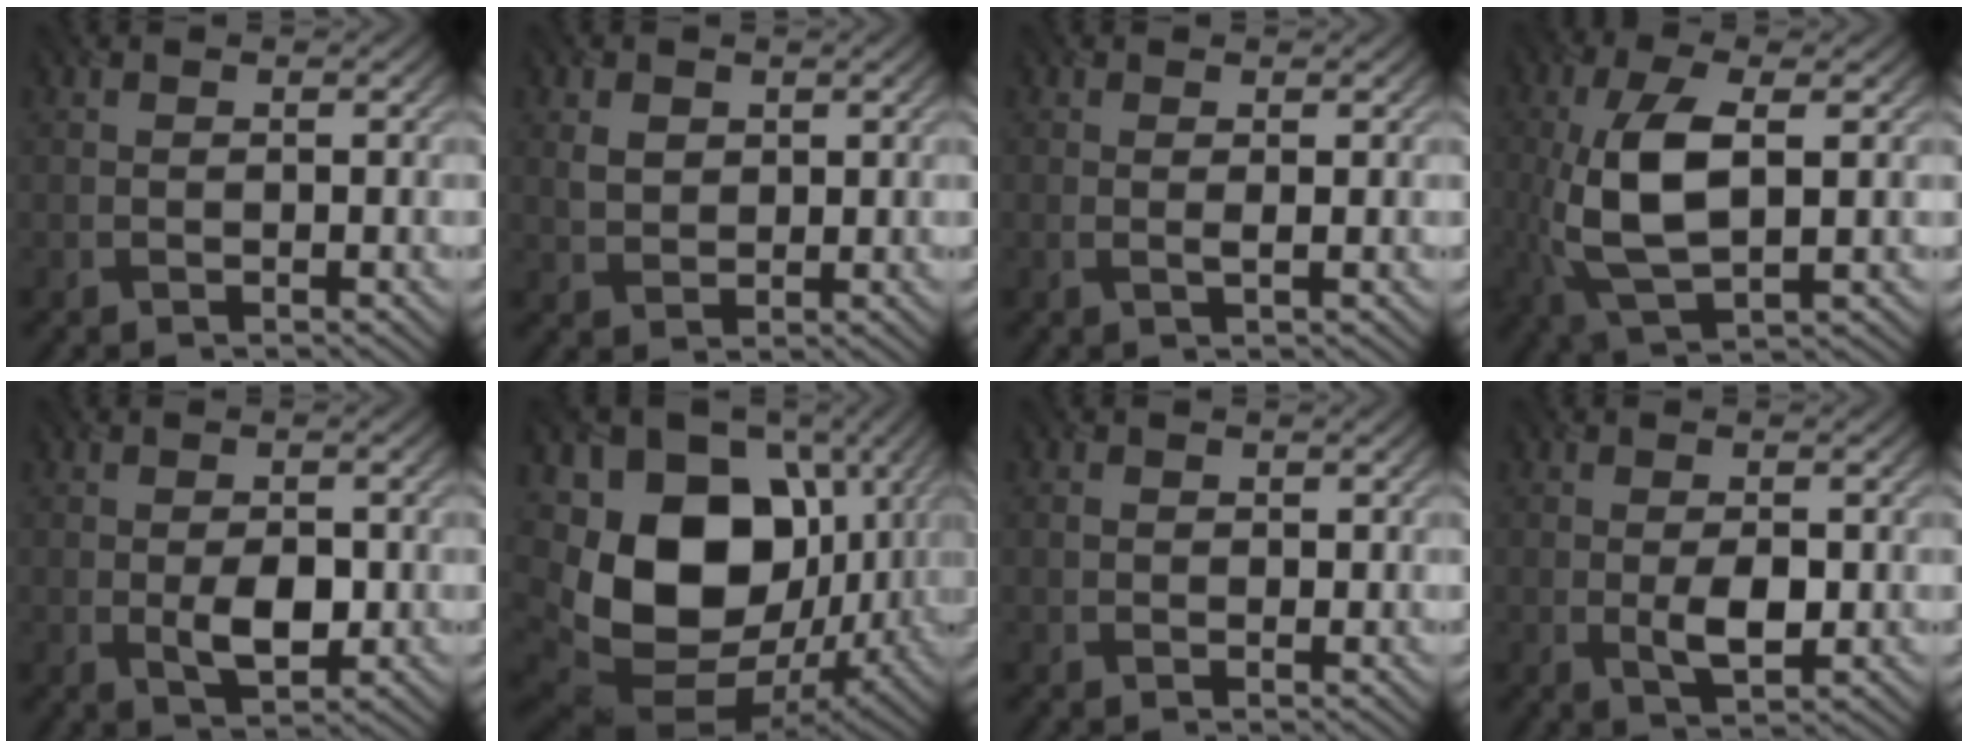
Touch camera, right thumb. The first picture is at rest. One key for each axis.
{"total": 2.6, "fx": 1.1, "fy": 1.9, "fz": 1.3, "tx": -0.032, "ty": -0.003, "tz": 0.021}
{"total": 0.9, "fx": 0.2, "fy": 0.0, "fz": 0.9, "tx": -0.021, "ty": 0.000, "tz": 0.001}
{"total": 9.9, "fx": 0.3, "fy": 4.3, "fz": 8.9, "tx": -0.202, "ty": -0.001, "tz": 0.008}
{"total": 4.3, "fx": -0.6, "fy": 2.4, "fz": 3.5, "tx": -0.061, "ty": -0.008, "tz": -0.007}
{"total": 17.8, "fx": 0.9, "fy": 13.5, "fz": 11.6, "tx": -0.234, "ty": -0.041, "tz": 0.038}
{"total": 0.7, "fx": 0.2, "fy": 0.6, "fz": 0.3, "tx": -0.007, "ty": -0.003, "tz": 0.003}
{"total": 3.6, "fx": -0.4, "fy": 1.6, "fz": 3.2, "tx": -0.059, "ty": -0.007, "tz": -0.003}